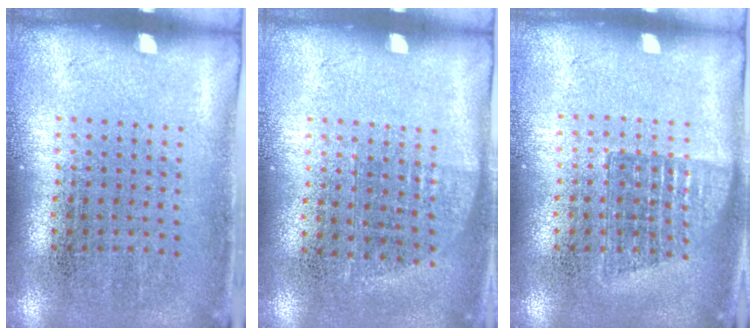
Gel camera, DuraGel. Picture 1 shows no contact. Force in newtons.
{"total": 0.7, "press": 0.6, "slide": 0.3}
{"total": 1.2, "press": 1.0, "slide": 0.6}